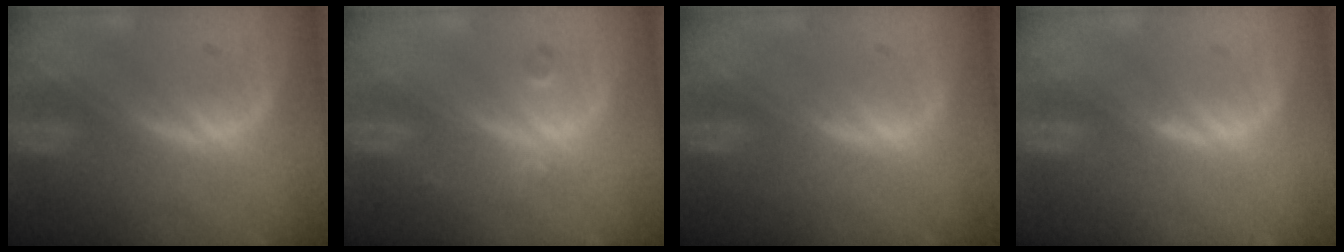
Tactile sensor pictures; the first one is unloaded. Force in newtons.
{"total": 1.9, "press": 1.6, "slide": 1.0}
{"total": 0.5, "press": 0.0, "slide": 0.5}
{"total": 0.6, "press": 0.4, "slide": 0.5}